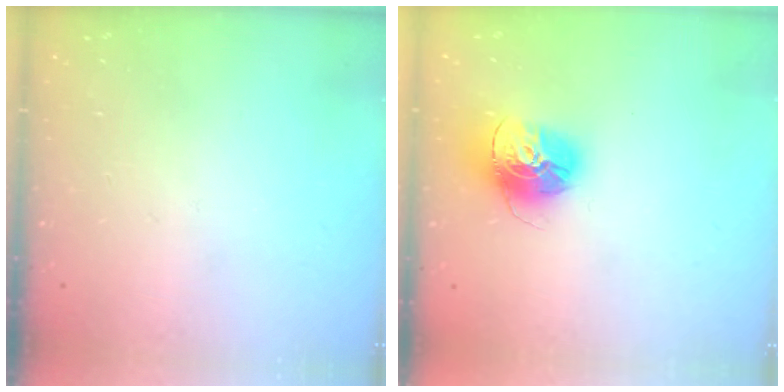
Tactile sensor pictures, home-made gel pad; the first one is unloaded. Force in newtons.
{"total": 15.3, "press": 15.2, "slide": 1.4}